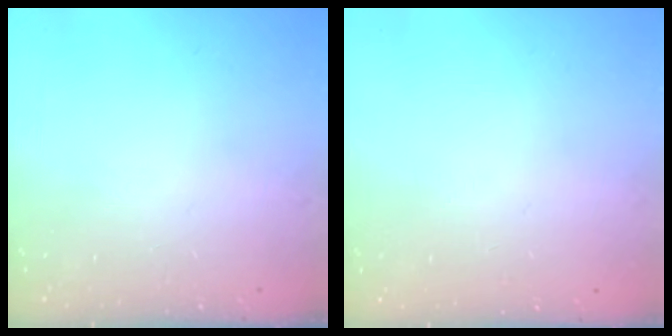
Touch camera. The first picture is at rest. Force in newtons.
{"total": 0.0}